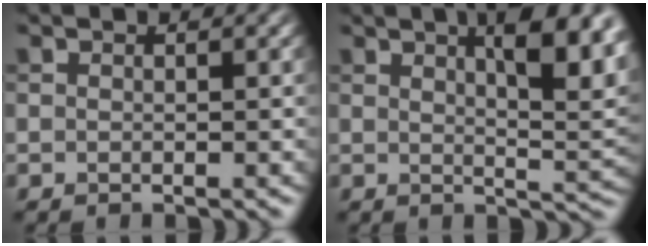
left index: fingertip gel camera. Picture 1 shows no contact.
{"total": 8.8, "force": [3.9, 2.9, 7.4], "torque": [-0.075, 0.011, 0.053]}